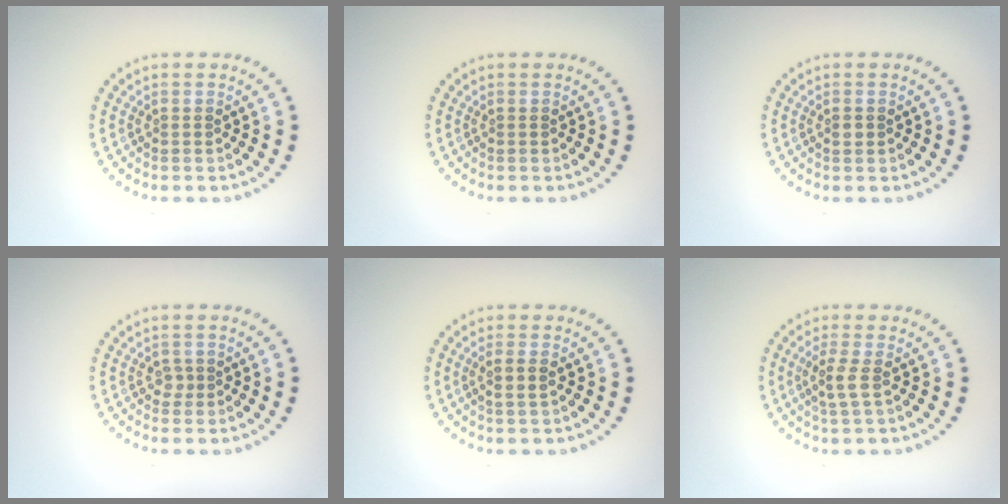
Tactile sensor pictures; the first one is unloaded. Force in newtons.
{"total": 0.0}
{"total": 0.7, "press": 0.6, "slide": 0.2}
{"total": 0.9, "press": 0.6, "slide": 0.6}
{"total": 1.4, "press": 1.2, "slide": 0.6}
{"total": 1.8, "press": 1.6, "slide": 0.8}